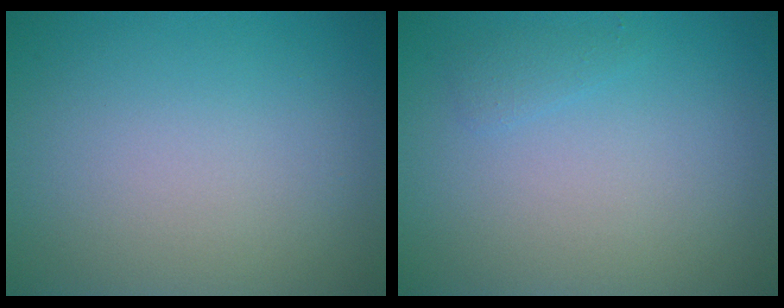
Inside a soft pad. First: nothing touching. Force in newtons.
{"total": 0.8, "press": 0.8, "slide": 0.1}